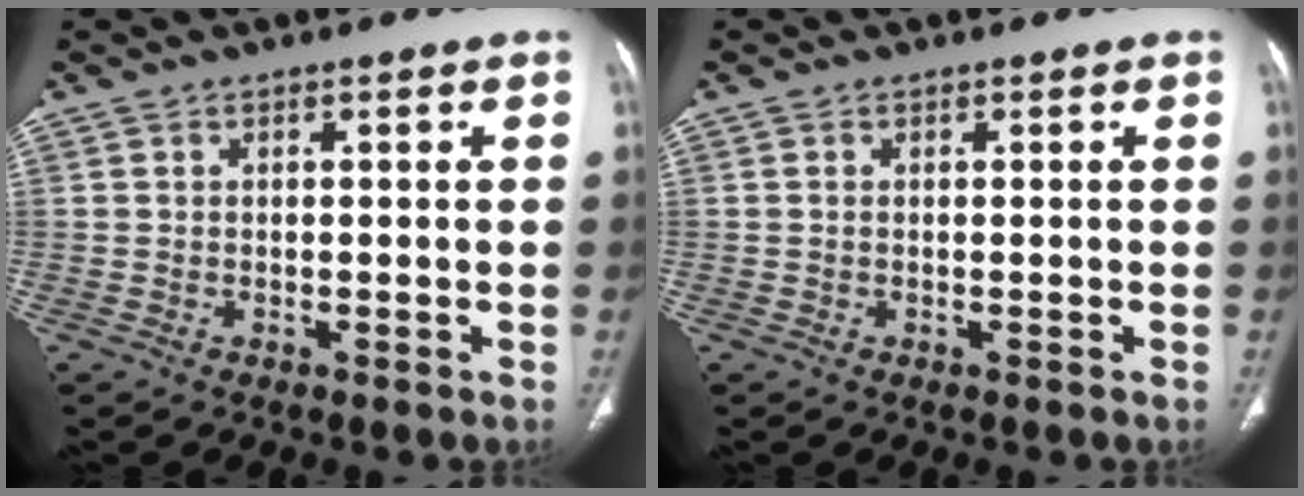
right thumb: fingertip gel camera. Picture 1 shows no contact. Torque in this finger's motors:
{"motor_torque": [0.01, 0.02, -0.19, -0.29, 0.06]}